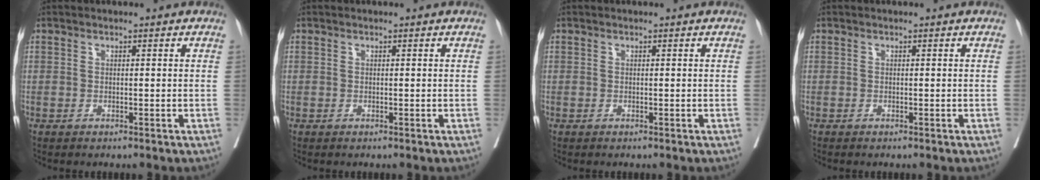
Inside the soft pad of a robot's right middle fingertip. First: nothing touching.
{"total": 0.0}
{"total": 0.0}
{"total": 0.0}